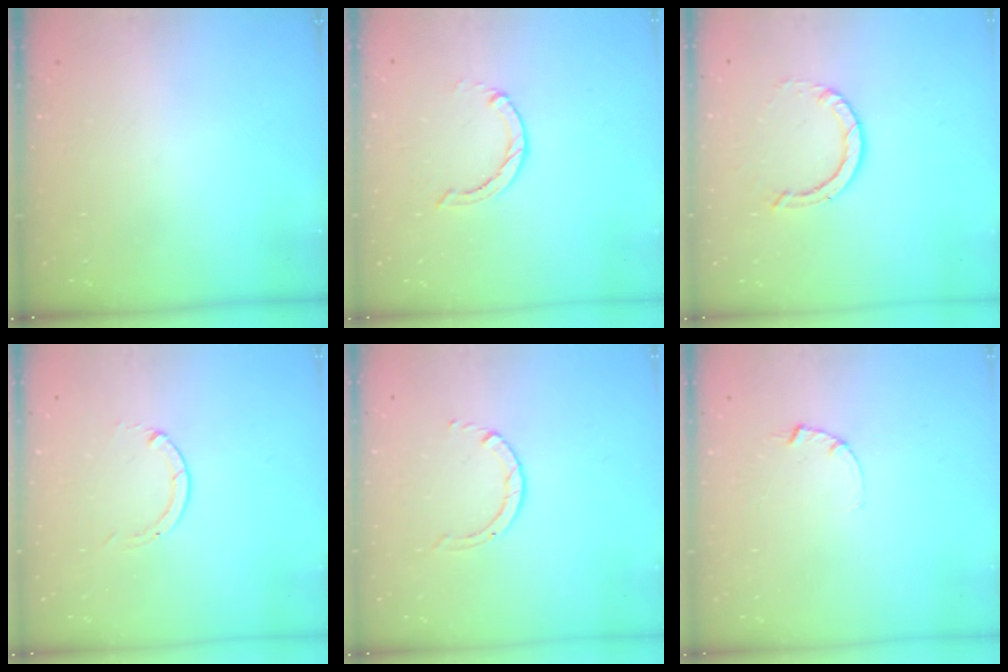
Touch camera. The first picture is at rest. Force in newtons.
{"total": 0.6, "press": 0.6, "slide": 0.2}
{"total": 2.9, "press": 2.9, "slide": 0.2}
{"total": 0.0}
{"total": 1.4, "press": 1.4, "slide": 0.1}
{"total": 2.5, "press": 2.5, "slide": 0.3}